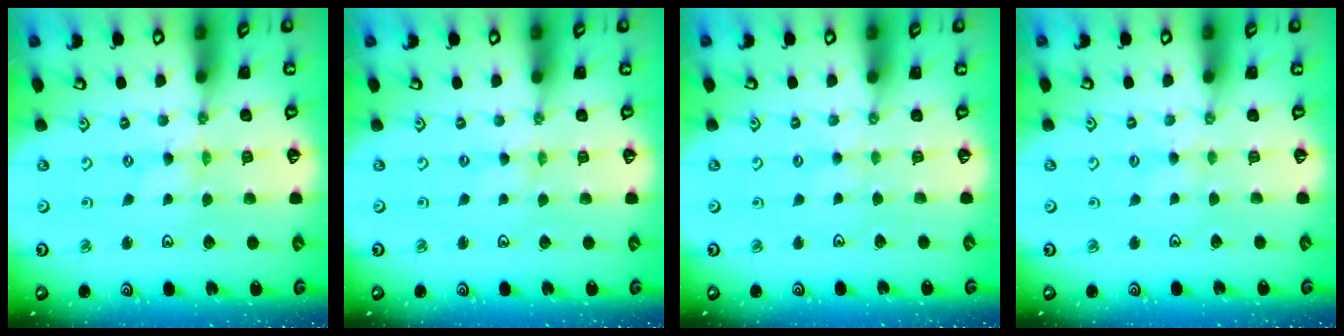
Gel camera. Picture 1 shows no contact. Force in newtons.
{"total": 0.0}
{"total": 1.7, "press": 1.7, "slide": 0.3}
{"total": 2.0, "press": 2.0, "slide": 0.3}